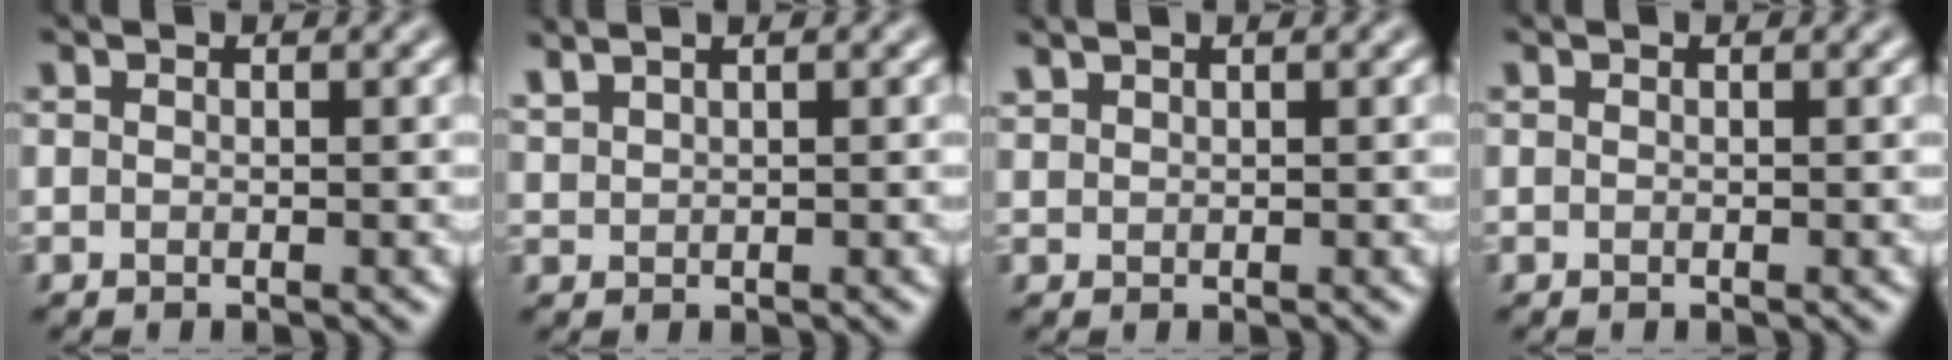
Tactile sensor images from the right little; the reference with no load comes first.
{"total": 1.9, "force": [1.7, 0.5, 0.8], "torque": [-0.014, 0.008, 0.034]}
{"total": 0.9, "force": [0.9, 0.1, 0.1], "torque": [-0.004, 0.003, 0.023]}
{"total": 0.0}